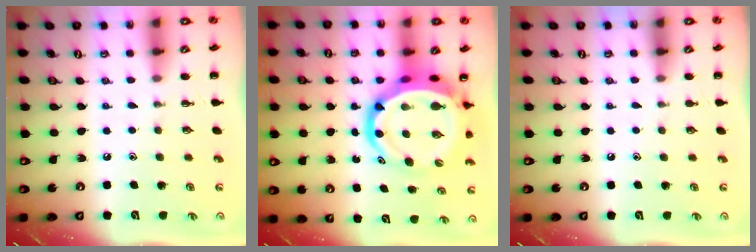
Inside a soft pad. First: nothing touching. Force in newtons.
{"total": 13.2, "press": 12.7, "slide": 3.6}
{"total": 0.0}